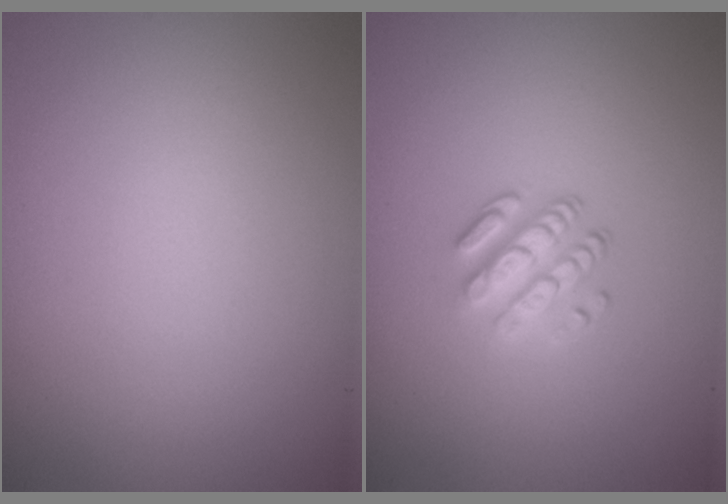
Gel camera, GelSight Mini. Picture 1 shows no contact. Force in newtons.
{"total": 3.2, "press": 2.3, "slide": 2.2}